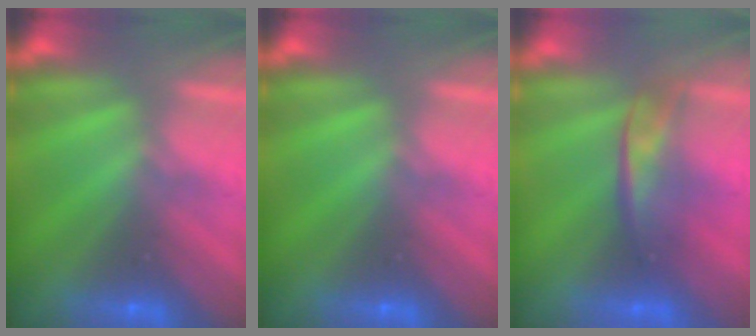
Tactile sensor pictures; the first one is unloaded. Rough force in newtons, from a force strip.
{"total": 0.0}
{"total": 2.2}